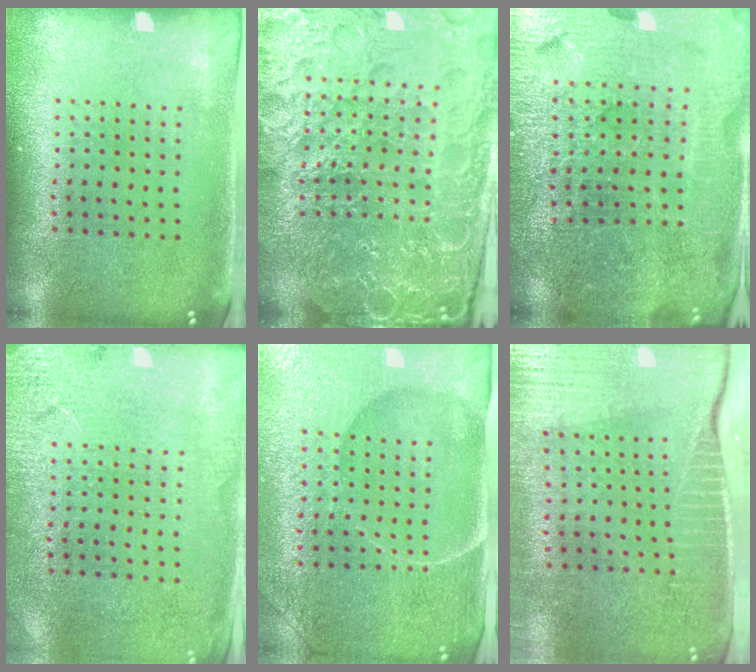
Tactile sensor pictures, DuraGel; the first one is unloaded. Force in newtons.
{"total": 5.5, "press": 5.1, "slide": 2.2}
{"total": 4.8, "press": 4.6, "slide": 1.3}
{"total": 2.6, "press": 2.5, "slide": 0.7}
{"total": 4.7, "press": 4.4, "slide": 1.6}
{"total": 3.8, "press": 3.4, "slide": 1.7}